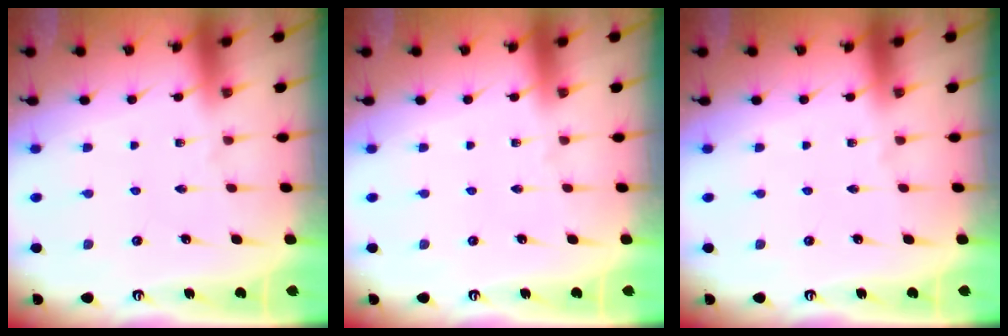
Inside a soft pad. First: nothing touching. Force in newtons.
{"total": 0.0}
{"total": 0.0}